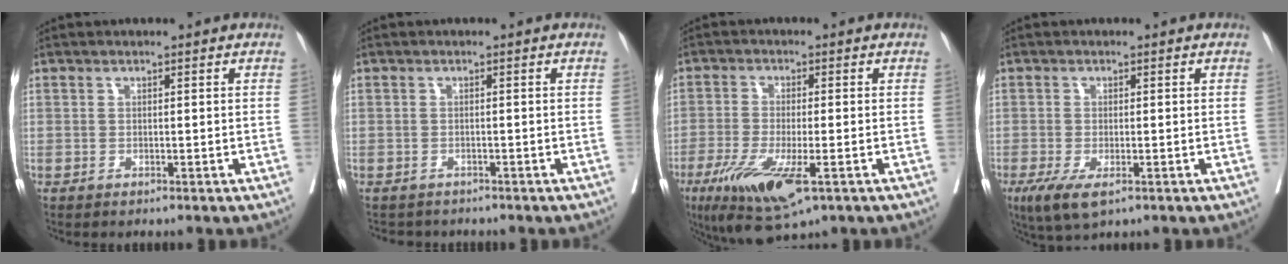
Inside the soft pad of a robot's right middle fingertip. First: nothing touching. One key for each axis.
{"total": 2.9, "fx": -2.7, "fy": 1.2, "fz": 0.2, "tx": -0.002, "ty": -0.003, "tz": -0.038}
{"total": 11.2, "fx": -5.6, "fy": 2.8, "fz": 9.3, "tx": -0.169, "ty": -0.029, "tz": -0.090}
{"total": 5.1, "fx": -2.7, "fy": 1.6, "fz": 4.0, "tx": -0.073, "ty": -0.015, "tz": -0.041}